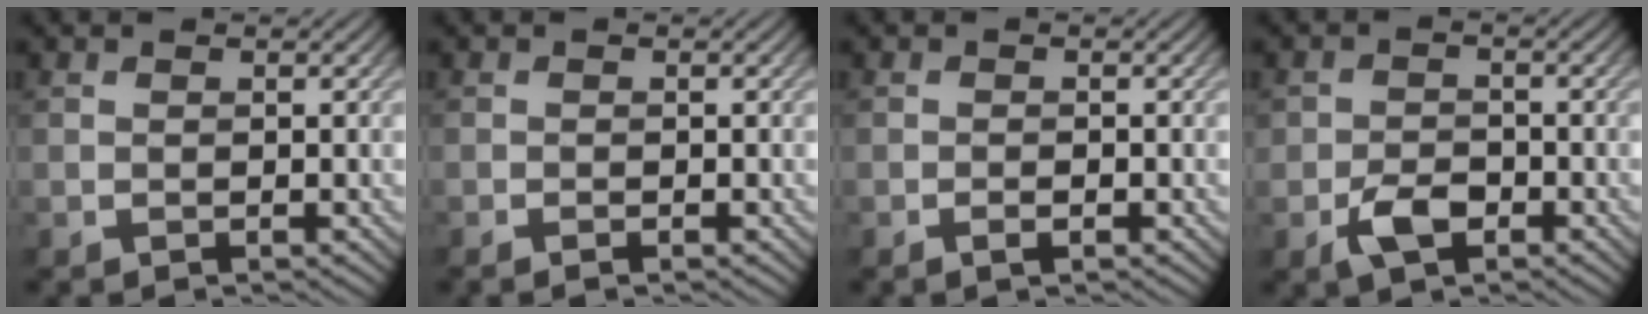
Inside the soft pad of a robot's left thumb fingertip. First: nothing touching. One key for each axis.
{"total": 0.9, "fx": -0.7, "fy": 0.2, "fz": 0.6, "tx": -0.012, "ty": 0.000, "tz": -0.013}
{"total": 1.4, "fx": -0.9, "fy": 0.3, "fz": 1.0, "tx": -0.019, "ty": 0.001, "tz": -0.016}
{"total": 3.9, "fx": -2.1, "fy": 2.3, "fz": 2.3, "tx": -0.043, "ty": -0.003, "tz": -0.044}